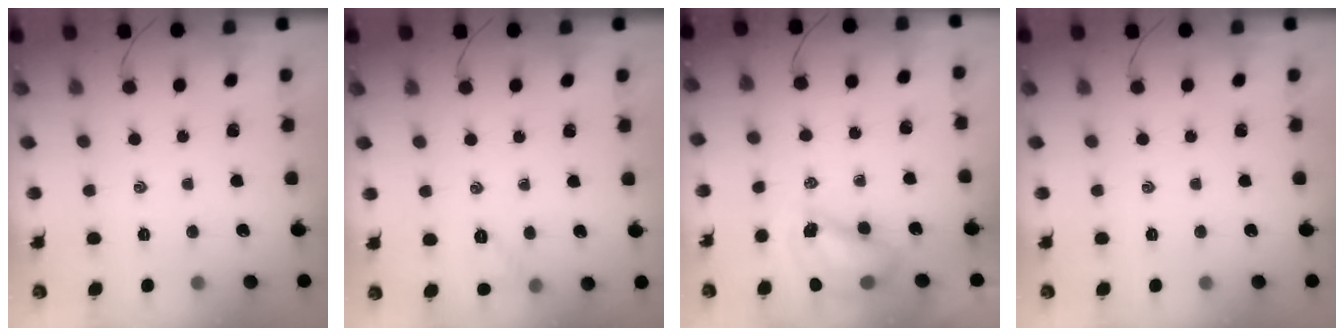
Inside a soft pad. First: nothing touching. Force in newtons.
{"total": 5.3, "press": 5.1, "slide": 1.5}
{"total": 8.2, "press": 8.0, "slide": 2.0}
{"total": 0.0}